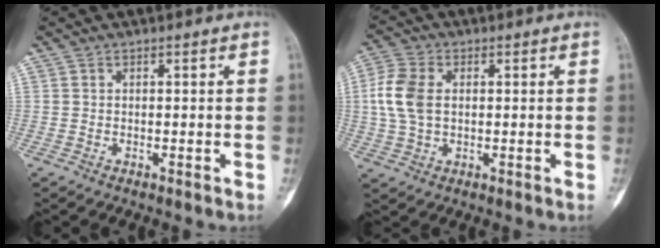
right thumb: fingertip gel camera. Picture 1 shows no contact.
{"total": 8.4, "force": [0.9, 5.4, 6.3], "torque": [-0.143, 0.010, 0.020]}